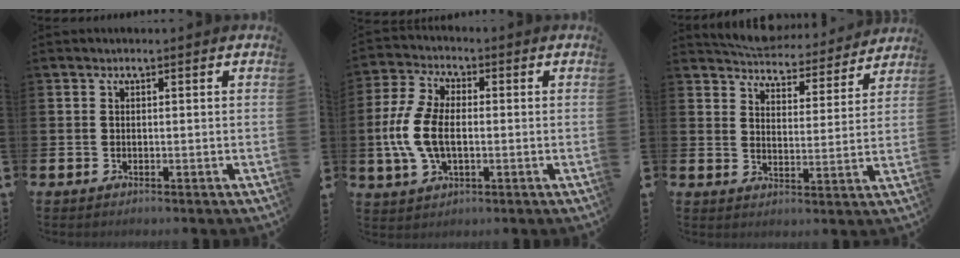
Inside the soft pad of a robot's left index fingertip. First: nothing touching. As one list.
[{"total": 8.4, "force": [-0.4, 4.9, 6.8], "torque": [-0.165, 0.011, -0.011]}, {"total": 5.8, "force": [5.7, 1.1, 0.5], "torque": [-0.026, -0.046, 0.097]}]